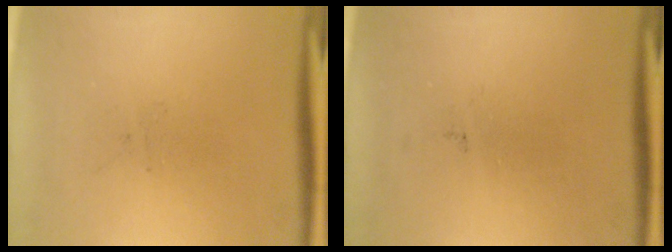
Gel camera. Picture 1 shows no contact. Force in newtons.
{"total": 0.0}